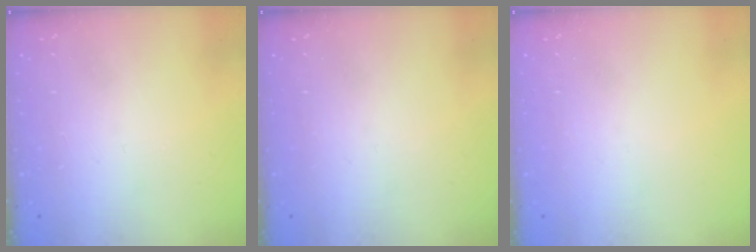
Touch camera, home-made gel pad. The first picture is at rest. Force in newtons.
{"total": 0.0}
{"total": 0.0}